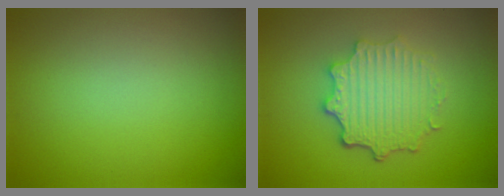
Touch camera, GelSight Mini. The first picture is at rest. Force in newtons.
{"total": 4.8, "press": 3.8, "slide": 3.0}